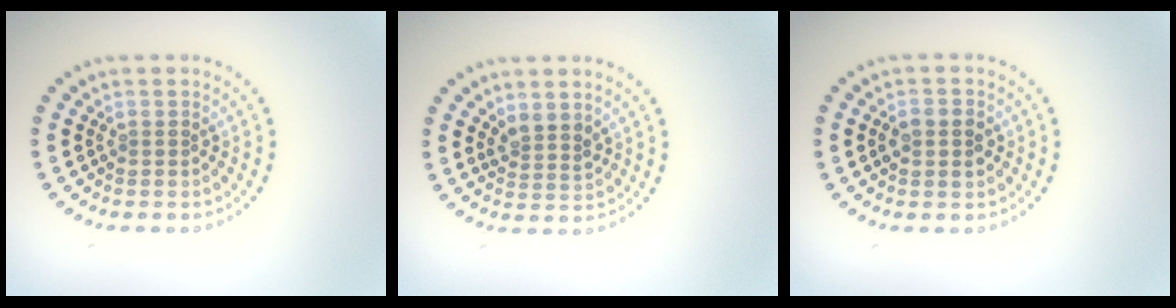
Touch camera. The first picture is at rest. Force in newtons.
{"total": 2.0, "press": 1.6, "slide": 1.1}
{"total": 2.8, "press": 2.8, "slide": 0.1}